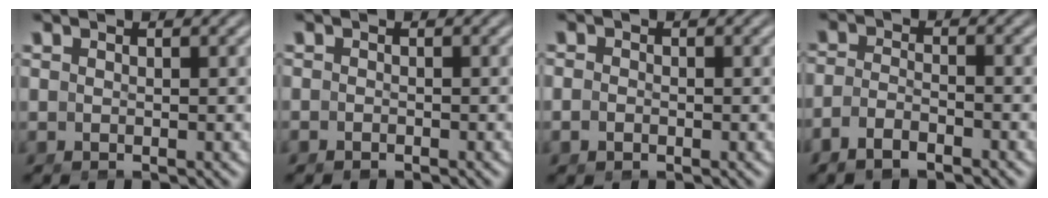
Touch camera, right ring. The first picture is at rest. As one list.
[{"total": 0.8, "force": [-0.8, 0.1, -0.1], "torque": [-0.005, -0.010, -0.009]}, {"total": 1.0, "force": [-0.7, 0.6, 0.5], "torque": [-0.017, -0.009, -0.010]}, {"total": 2.7, "force": [-2.1, 0.9, 1.4], "torque": [-0.035, -0.011, -0.034]}]